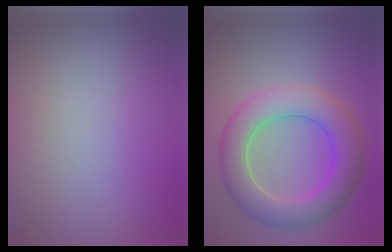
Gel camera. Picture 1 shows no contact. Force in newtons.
{"total": 7.0, "press": 7.0, "slide": 0.6}